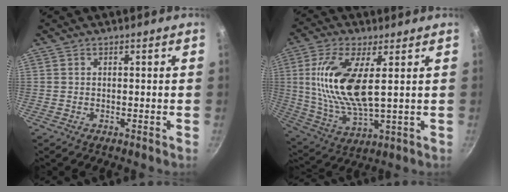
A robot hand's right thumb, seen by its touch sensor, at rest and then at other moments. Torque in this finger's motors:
{"motor_torque": [1.13, 1.65, 1.84, -0.35, 0.54]}